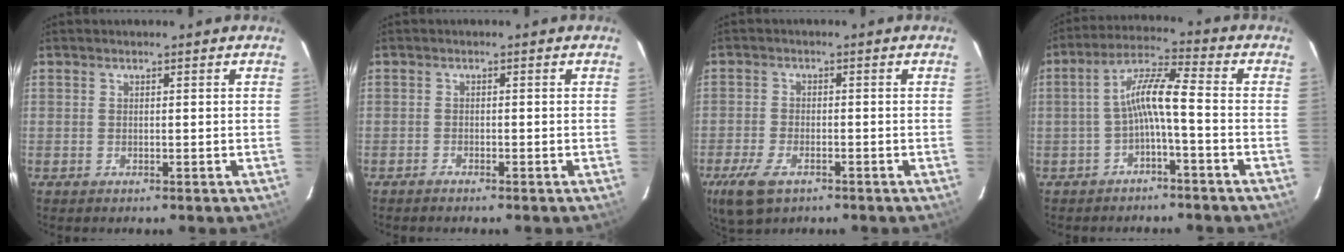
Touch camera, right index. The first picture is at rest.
{"total": 0.8, "force": [-0.8, 0.1, 0.1], "torque": [-0.008, 0.001, -0.018]}
{"total": 7.7, "force": [-4.5, 3.8, 4.9], "torque": [-0.130, -0.019, -0.084]}
{"total": 6.9, "force": [-2.2, 0.5, 6.5], "torque": [-0.146, 0.020, -0.039]}